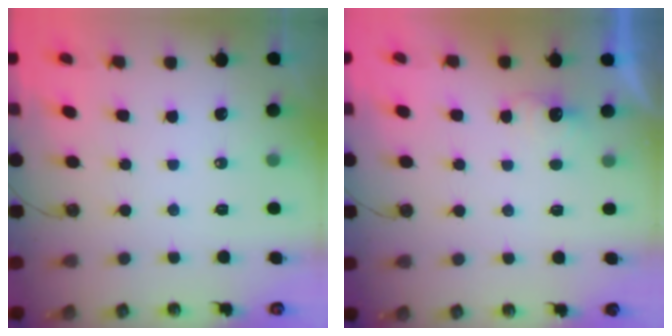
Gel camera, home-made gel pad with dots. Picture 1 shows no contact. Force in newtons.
{"total": 2.3, "press": 2.1, "slide": 0.9}